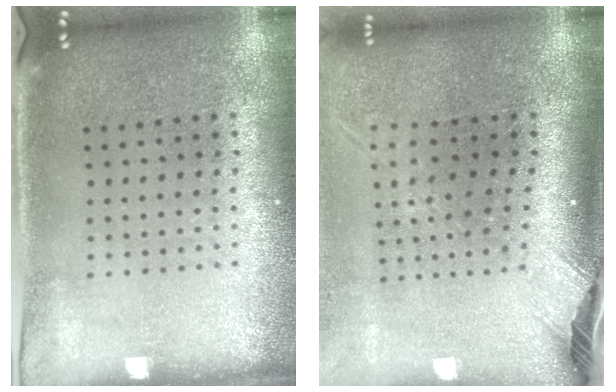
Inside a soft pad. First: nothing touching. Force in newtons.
{"total": 2.6, "press": 1.8, "slide": 1.8}